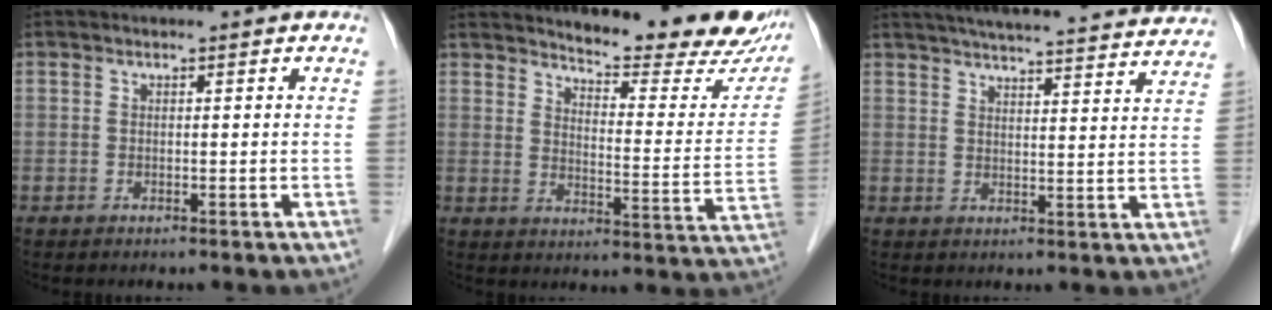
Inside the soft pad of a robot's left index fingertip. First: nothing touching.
{"total": 19.0, "force": [17.2, 2.8, 7.5], "torque": [-0.092, -0.076, 0.203]}
{"total": 25.6, "force": [23.8, 2.4, 9.3], "torque": [-0.144, -0.016, 0.294]}